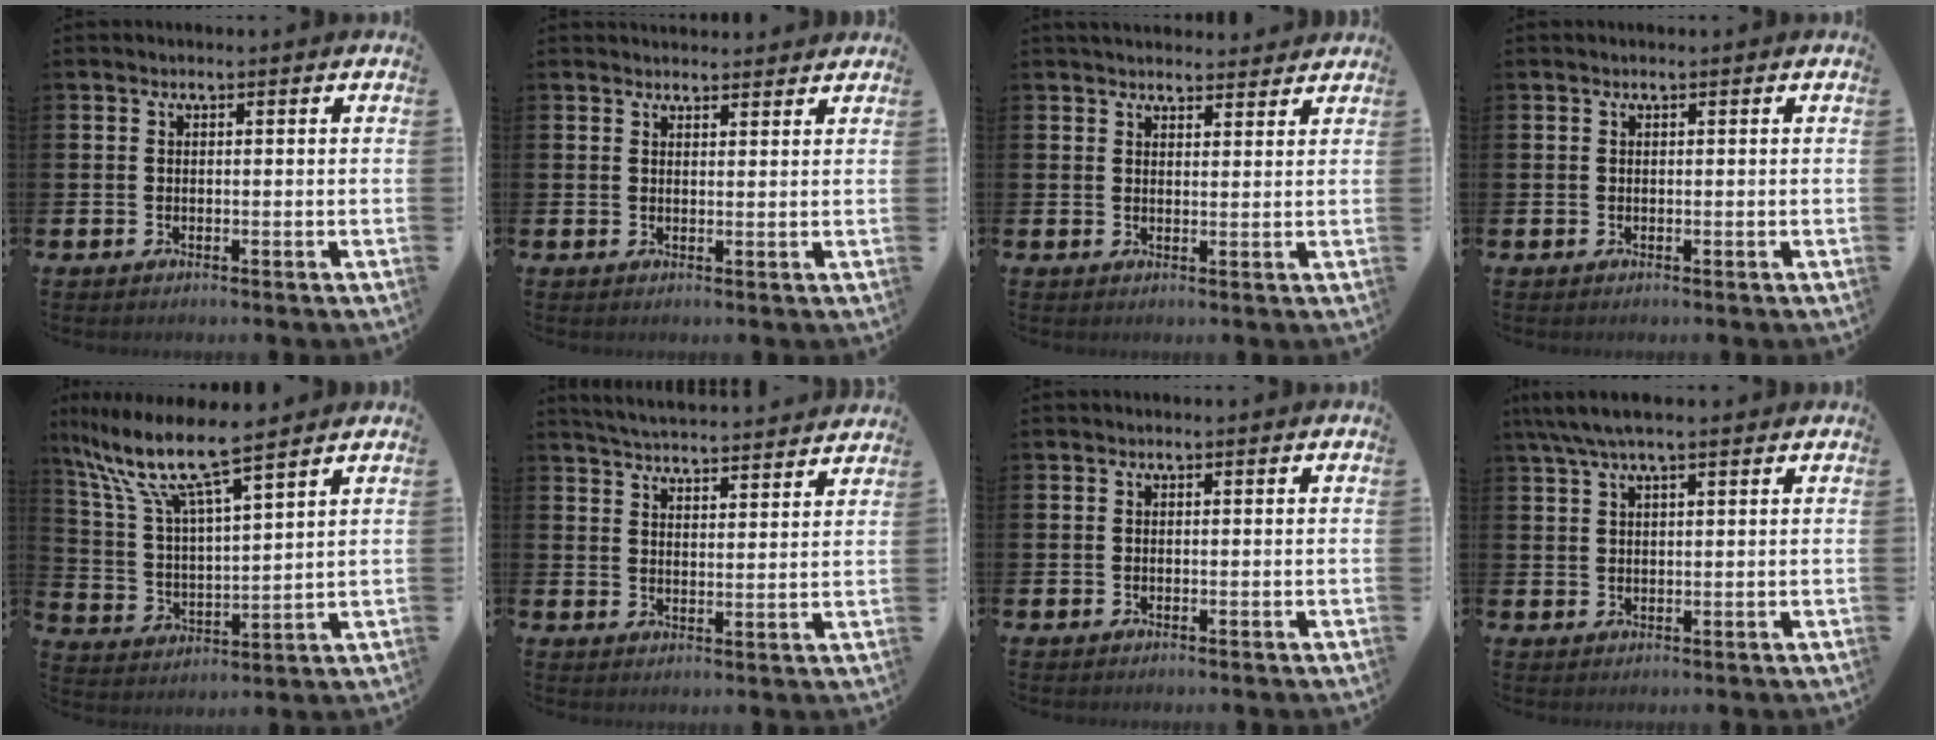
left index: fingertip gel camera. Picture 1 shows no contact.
{"total": 2.2, "force": [2.2, 0.5, -0.1], "torque": [0.005, -0.011, 0.039]}
{"total": 3.2, "force": [3.1, 0.8, 0.2], "torque": [-0.001, -0.015, 0.056]}
{"total": 0.0}
{"total": 9.8, "force": [8.5, 1.0, 4.8], "torque": [-0.132, -0.049, 0.144]}
{"total": 5.2, "force": [5.2, 0.1, 0.4], "torque": [-0.031, -0.037, 0.092]}
{"total": 0.0}
{"total": 4.5, "force": [3.4, 1.0, 2.8], "torque": [-0.059, -0.001, 0.062]}